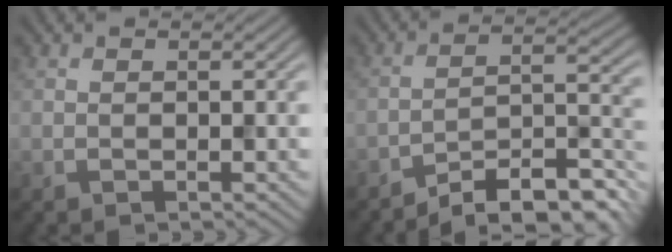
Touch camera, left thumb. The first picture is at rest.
{"total": 9.8, "force": [-8.2, 2.0, 5.1], "torque": [-0.077, 0.011, -0.137]}